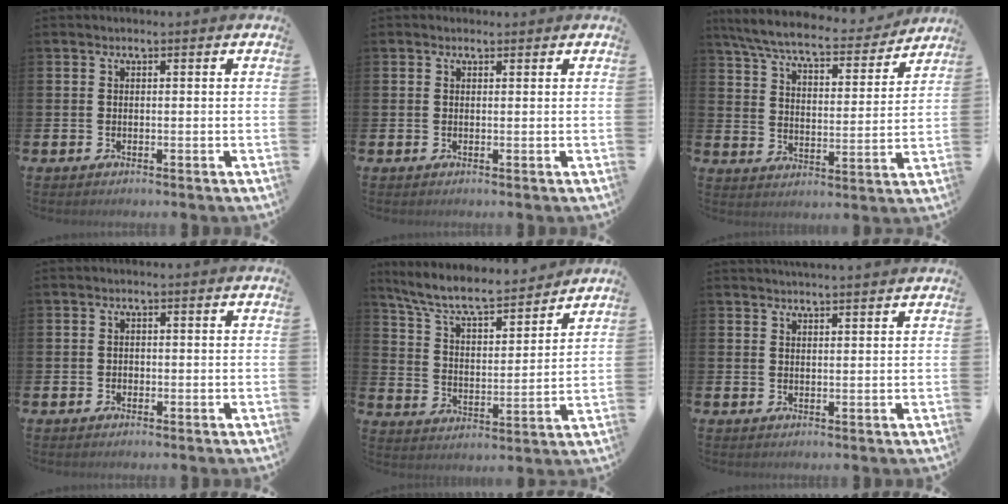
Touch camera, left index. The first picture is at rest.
{"total": 0.7, "force": [0.5, 0.4, 0.1], "torque": [0.012, -0.001, 0.005]}
{"total": 7.7, "force": [7.0, 1.1, 3.0], "torque": [-0.088, -0.047, 0.118]}
{"total": 0.7, "force": [-0.3, 0.6, 0.1], "torque": [-0.005, 0.005, -0.007]}
{"total": 8.4, "force": [7.7, 1.8, 3.1], "torque": [-0.094, -0.053, 0.132]}
{"total": 2.3, "force": [2.3, -0.2, 0.1], "torque": [0.007, -0.015, 0.040]}